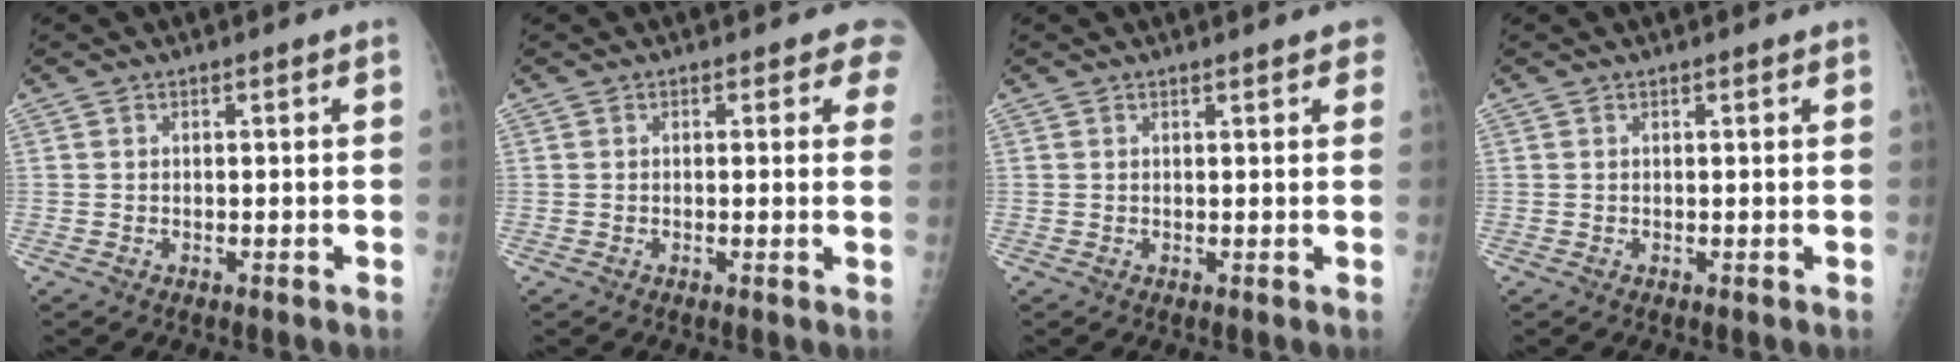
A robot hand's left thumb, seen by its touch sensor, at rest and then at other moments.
{"total": 3.1, "force": [2.4, 1.6, 1.2], "torque": [0.015, -0.009, 0.010]}
{"total": 3.3, "force": [2.4, 0.9, 2.1], "torque": [-0.010, 0.003, 0.027]}
{"total": 1.0, "force": [0.7, 0.2, 0.6], "torque": [-0.006, 0.001, 0.010]}